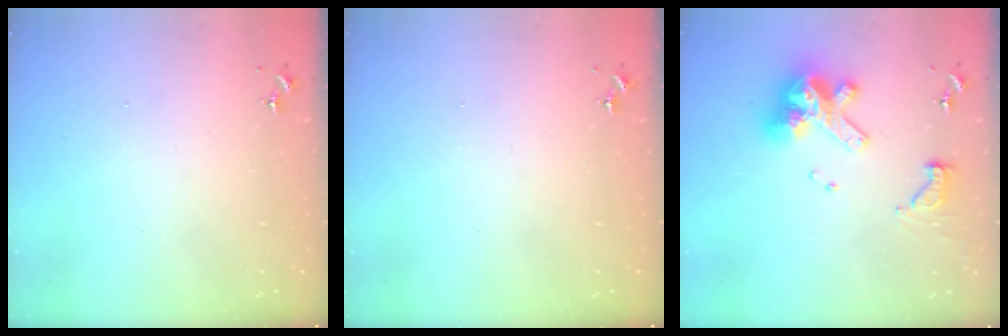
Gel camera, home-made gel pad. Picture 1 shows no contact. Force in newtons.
{"total": 0.0}
{"total": 15.2, "press": 15.1, "slide": 1.7}